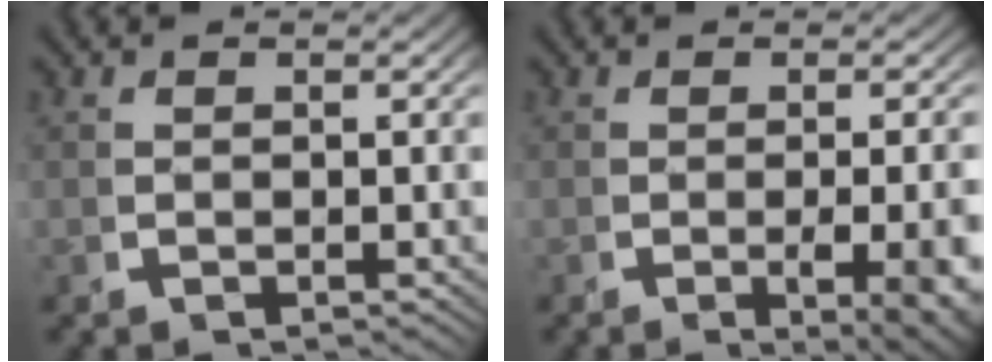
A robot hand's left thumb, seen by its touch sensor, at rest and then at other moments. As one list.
[{"total": 5.6, "force": [-1.5, 1.8, 5.0], "torque": [-0.073, -0.017, -0.015]}]